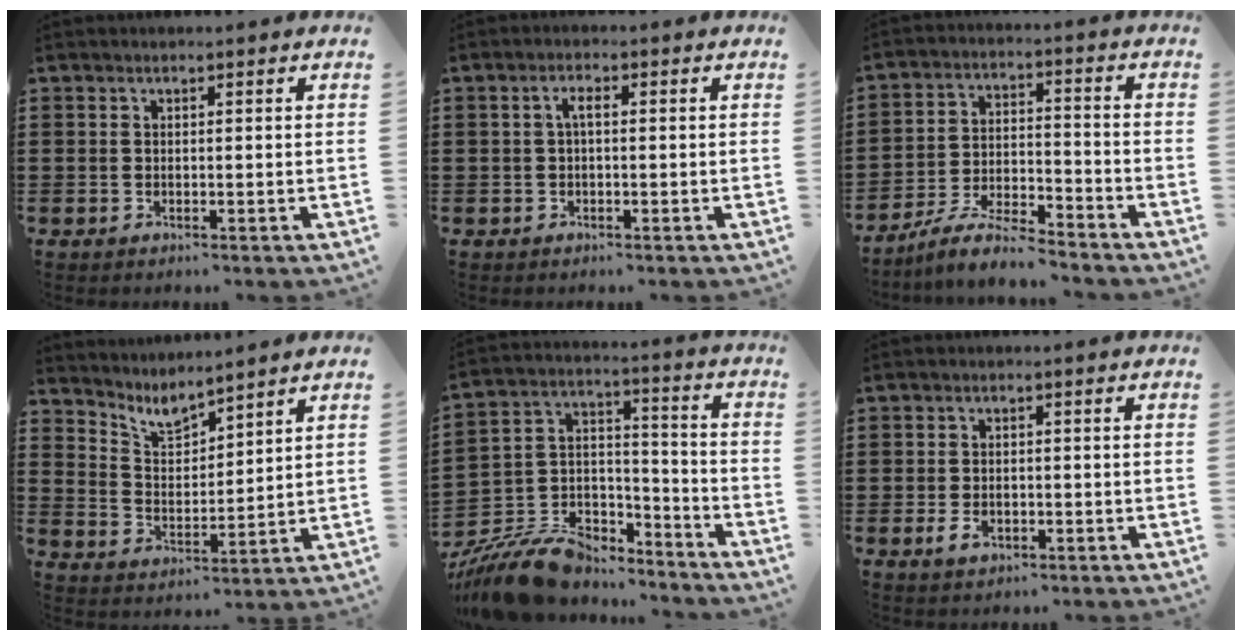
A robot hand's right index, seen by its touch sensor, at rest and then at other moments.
{"total": 1.9, "force": [-0.1, 0.6, 1.8], "torque": [-0.035, 0.003, -0.003]}
{"total": 7.1, "force": [-6.4, 0.9, 2.9], "torque": [-0.062, 0.004, -0.124]}
{"total": 5.0, "force": [4.7, 1.1, 1.3], "torque": [-0.044, -0.021, 0.086]}
{"total": 11.2, "force": [-10.0, 4.2, 2.8], "torque": [-0.076, 0.023, -0.194]}
{"total": 2.1, "force": [-0.8, 1.3, 1.4], "torque": [-0.035, -0.001, -0.017]}